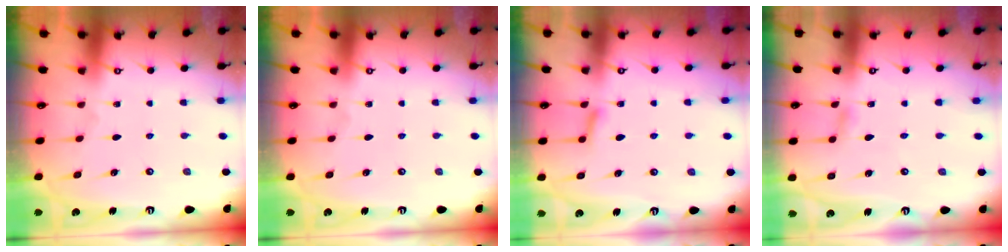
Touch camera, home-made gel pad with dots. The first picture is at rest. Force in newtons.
{"total": 0.0}
{"total": 5.9, "press": 5.9, "slide": 0.7}
{"total": 3.7, "press": 3.6, "slide": 0.5}